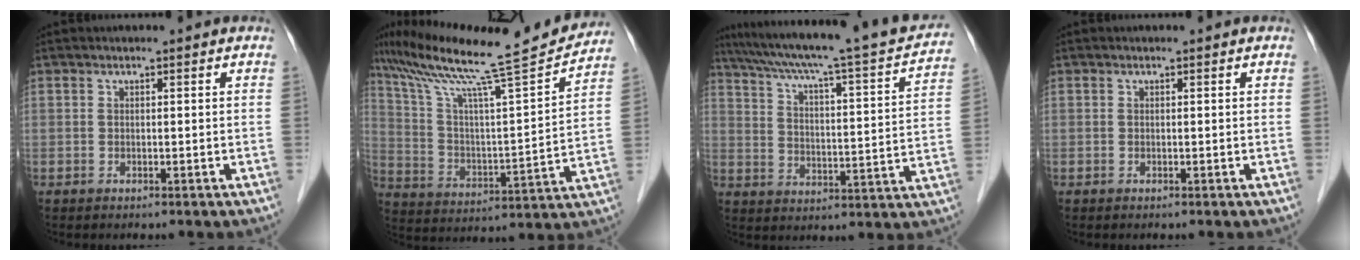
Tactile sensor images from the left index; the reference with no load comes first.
{"total": 21.9, "force": [19.2, -0.3, 10.7], "torque": [-0.190, -0.008, 0.301]}
{"total": 24.3, "force": [20.9, 1.5, 12.1], "torque": [-0.191, -0.008, 0.280]}
{"total": 0.0}